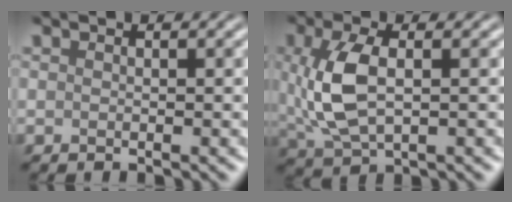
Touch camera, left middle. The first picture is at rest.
{"total": 6.0, "force": [0.5, 3.1, 5.1], "torque": [-0.126, -0.001, 0.015]}